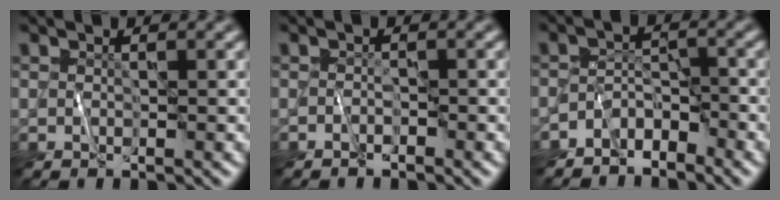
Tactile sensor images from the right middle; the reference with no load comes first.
{"total": 0.8, "force": [-0.7, 0.2, 0.1], "torque": [-0.001, 0.008, -0.014]}
{"total": 3.1, "force": [-2.7, 1.4, 0.7], "torque": [0.000, 0.003, -0.055]}